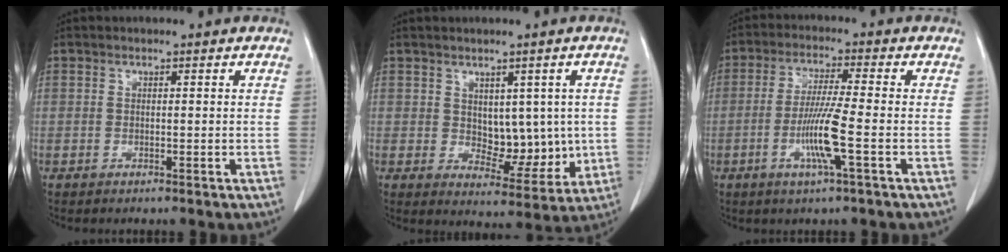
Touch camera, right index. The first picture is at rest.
{"total": 7.5, "force": [0.6, 4.6, 5.9], "torque": [-0.064, 0.001, 0.026]}
{"total": 7.8, "force": [-2.4, -0.6, 7.4], "torque": [-0.144, -0.011, -0.048]}